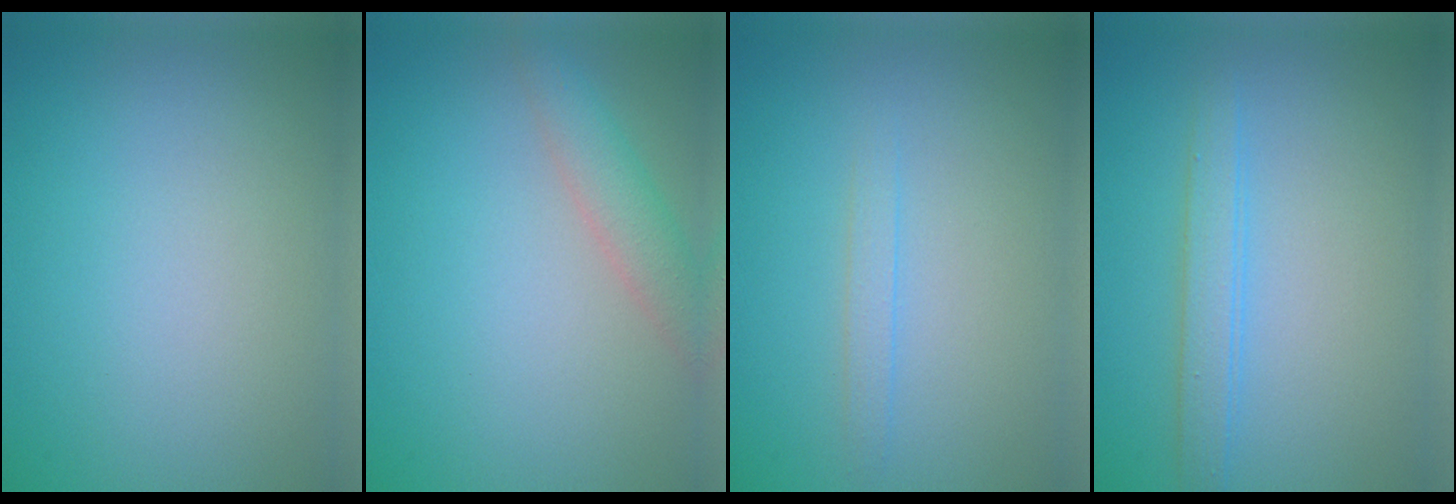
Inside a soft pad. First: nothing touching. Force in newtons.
{"total": 2.9, "press": 2.9, "slide": 0.1}
{"total": 1.1, "press": 1.1, "slide": 0.0}
{"total": 2.2, "press": 2.2, "slide": 0.1}